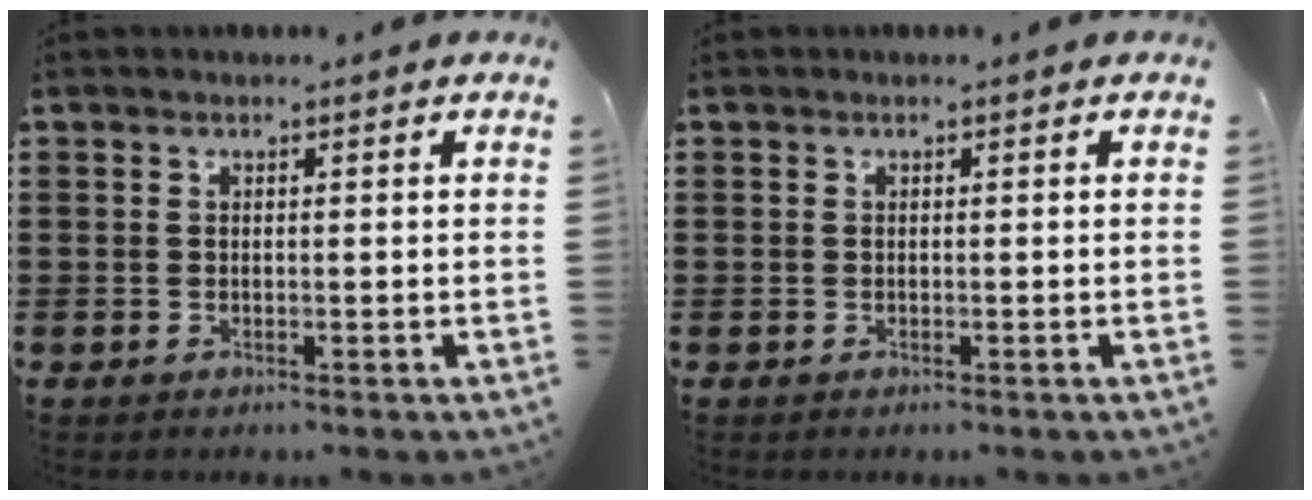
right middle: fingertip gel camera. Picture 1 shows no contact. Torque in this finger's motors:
{"motor_torque": [-0.10, -0.02, 0.00, -0.01]}